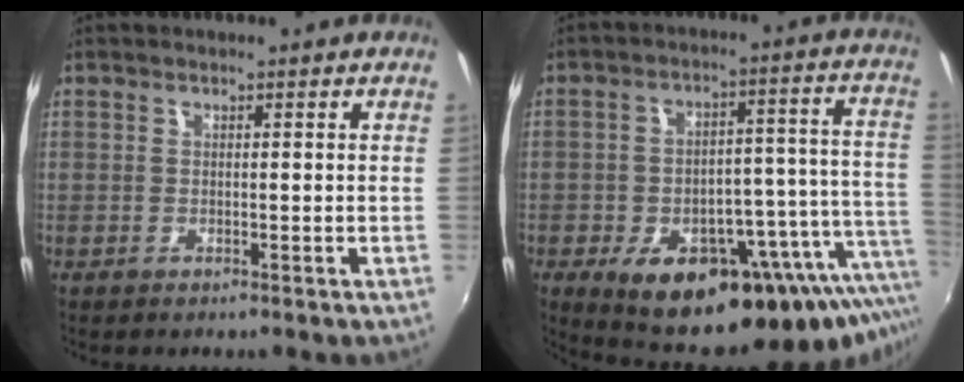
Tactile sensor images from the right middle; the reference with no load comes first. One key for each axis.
{"total": 25.7, "fx": -16.5, "fy": 10.2, "fz": 16.9, "tx": -0.226, "ty": -0.017, "tz": -0.213}